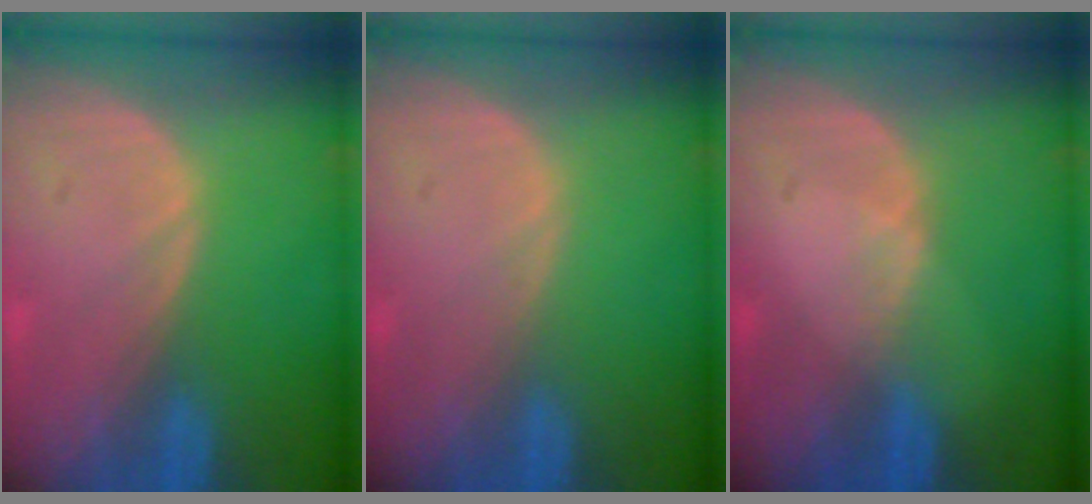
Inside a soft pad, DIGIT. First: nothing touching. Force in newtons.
{"total": 0.0}
{"total": 0.8, "press": 0.8, "slide": 0.1}